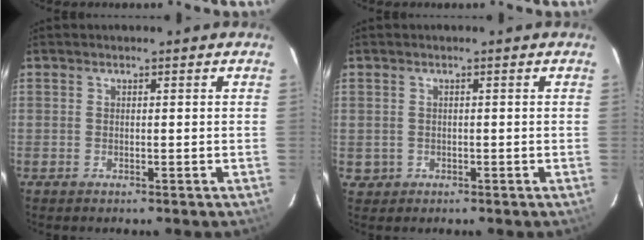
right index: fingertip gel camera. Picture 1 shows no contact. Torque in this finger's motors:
{"motor_torque": [-0.43, 0.23, -1.05, -0.21]}